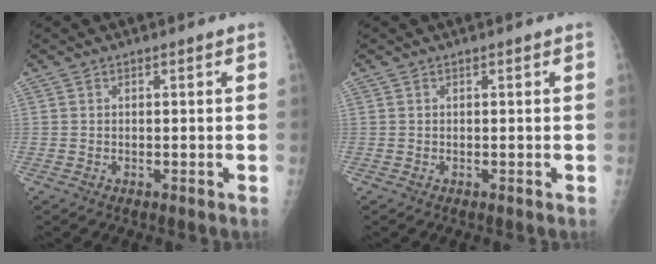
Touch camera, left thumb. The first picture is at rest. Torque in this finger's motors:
{"motor_torque": [0.00, 0.00, 0.00, 0.00, 0.00]}